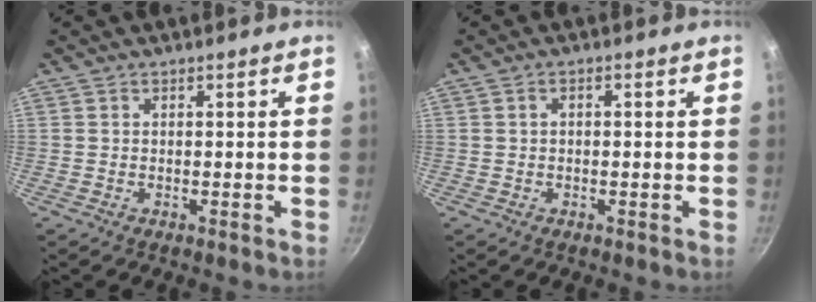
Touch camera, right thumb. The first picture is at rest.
{"total": 1.1, "force": [0.0, 0.7, 0.9], "torque": [-0.019, 0.009, 0.000]}